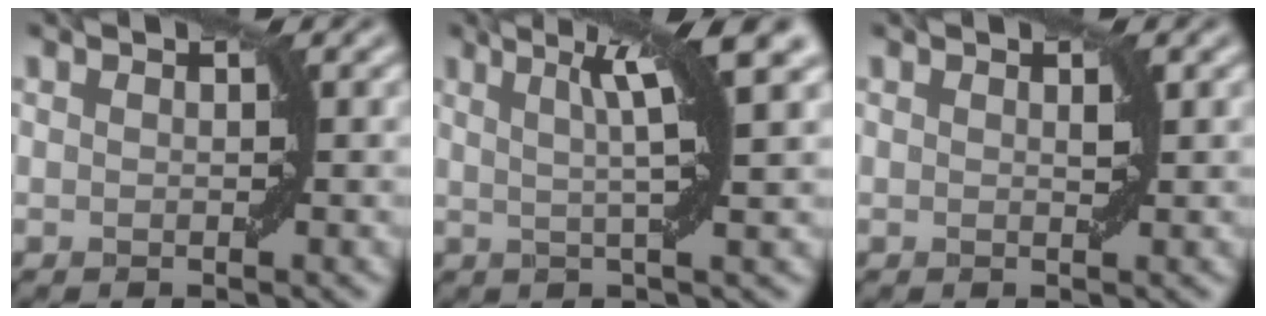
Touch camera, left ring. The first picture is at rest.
{"total": 6.7, "force": [2.7, 0.8, 6.1], "torque": [-0.086, 0.014, 0.046]}
{"total": 0.6, "force": [0.3, 0.2, 0.5], "torque": [-0.006, -0.001, 0.007]}